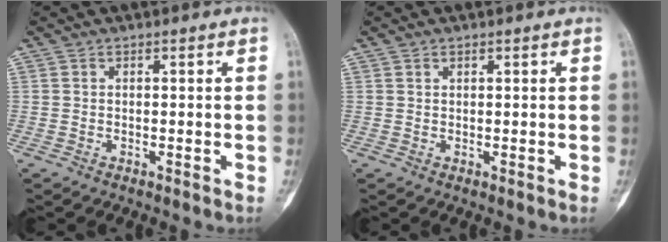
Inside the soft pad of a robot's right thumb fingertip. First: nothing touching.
{"total": 0.5, "force": [0.4, 0.3, 0.2], "torque": [-0.004, -0.002, 0.006]}